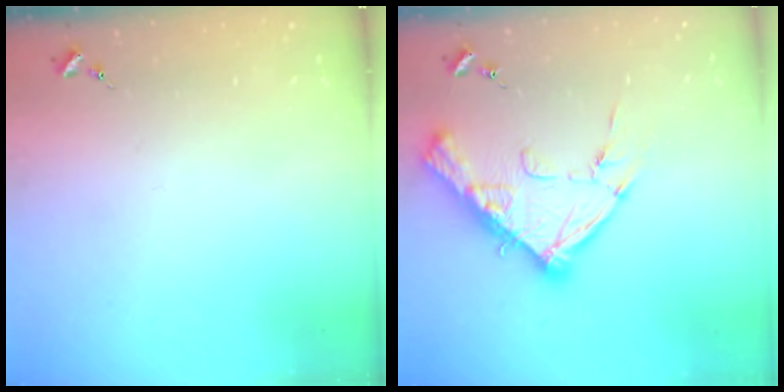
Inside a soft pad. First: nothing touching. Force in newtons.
{"total": 17.3, "press": 17.2, "slide": 1.6}